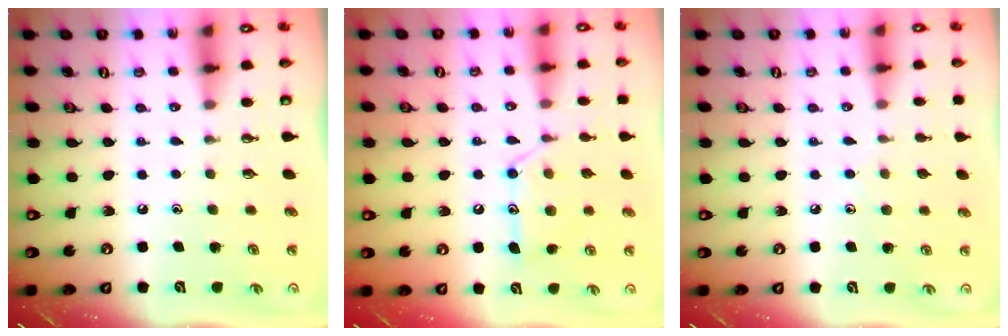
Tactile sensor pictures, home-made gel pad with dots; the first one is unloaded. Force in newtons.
{"total": 13.5, "press": 13.4, "slide": 1.1}
{"total": 6.1, "press": 6.1, "slide": 0.6}